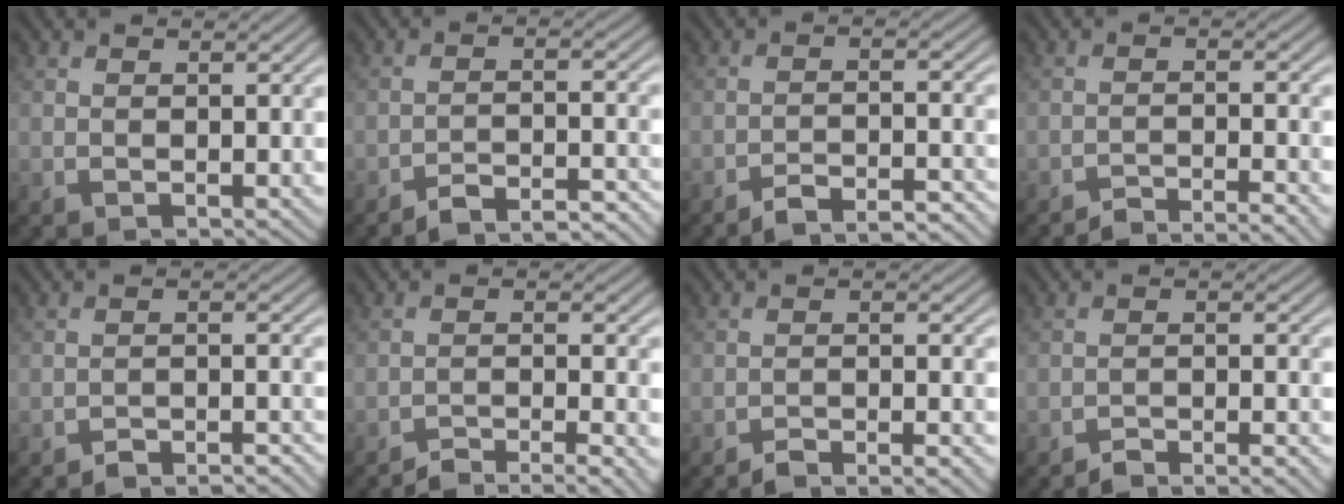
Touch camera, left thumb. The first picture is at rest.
{"total": 5.8, "force": [-5.2, 0.9, 2.4], "torque": [-0.041, 0.006, -0.084]}
{"total": 5.5, "force": [-4.8, 0.7, 2.4], "torque": [-0.040, 0.007, -0.079]}
{"total": 4.0, "force": [-3.4, 0.4, 1.9], "torque": [-0.024, 0.009, -0.065]}
{"total": 3.6, "force": [-3.4, 0.4, 1.2], "torque": [-0.015, 0.005, -0.056]}
{"total": 4.7, "force": [-4.0, 0.6, 2.5], "torque": [-0.037, 0.006, -0.071]}
{"total": 3.5, "force": [-3.1, 0.3, 1.7], "torque": [-0.021, 0.009, -0.059]}
{"total": 3.3, "force": [-3.0, 0.3, 1.4], "torque": [-0.013, 0.008, -0.057]}